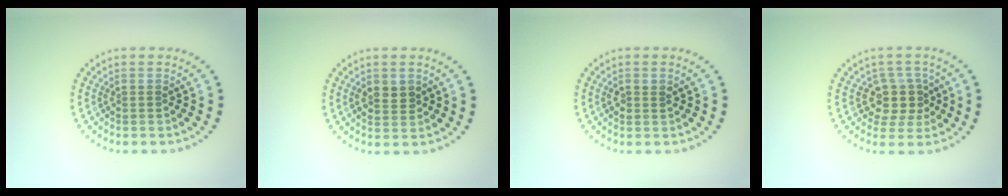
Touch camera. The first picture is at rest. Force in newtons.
{"total": 2.0, "press": 2.0, "slide": 0.2}
{"total": 1.0, "press": 0.9, "slide": 0.4}
{"total": 3.1, "press": 2.6, "slide": 1.7}